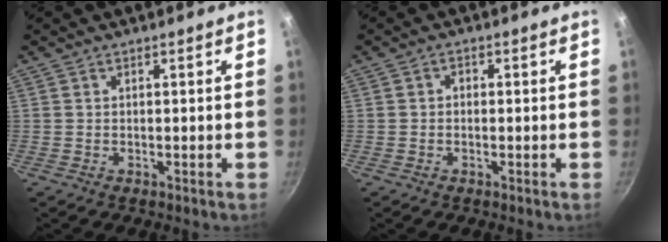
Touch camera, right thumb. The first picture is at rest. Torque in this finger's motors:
{"motor_torque": [-0.34, -0.24, -0.28, -0.05, -0.01]}